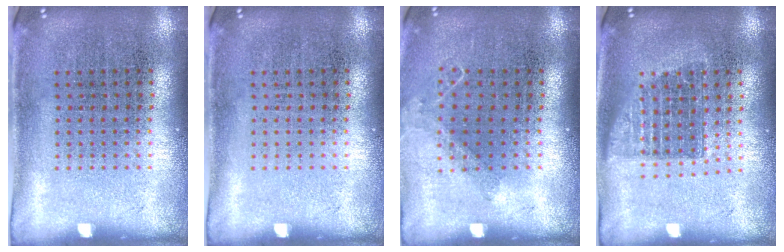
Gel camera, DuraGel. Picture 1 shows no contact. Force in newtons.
{"total": 0.0}
{"total": 0.9, "press": 0.9, "slide": 0.1}
{"total": 1.4, "press": 1.1, "slide": 0.8}